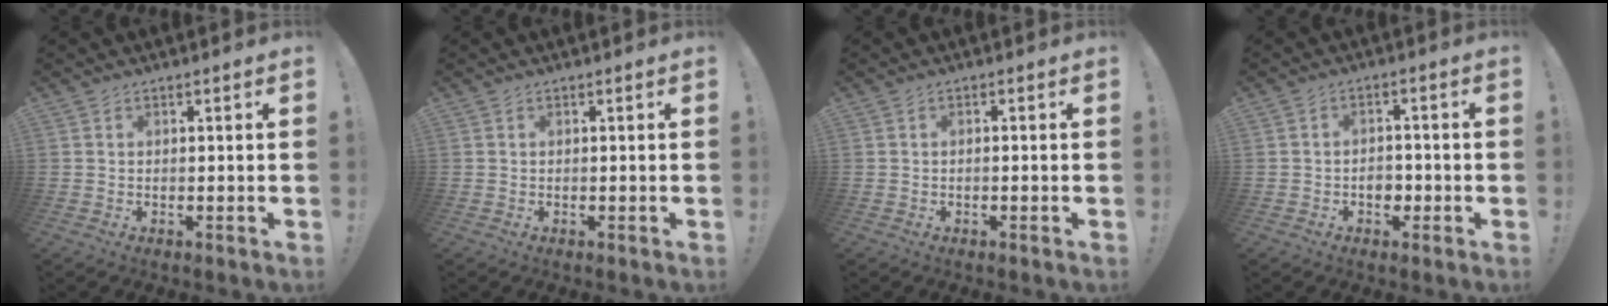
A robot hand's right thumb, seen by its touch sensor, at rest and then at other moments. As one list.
[{"total": 0.0}, {"total": 1.0, "force": [-0.8, 0.0, 0.7], "torque": [-0.015, 0.002, -0.013]}, {"total": 4.4, "force": [-1.5, 3.4, 2.4], "torque": [-0.028, 0.006, -0.028]}]